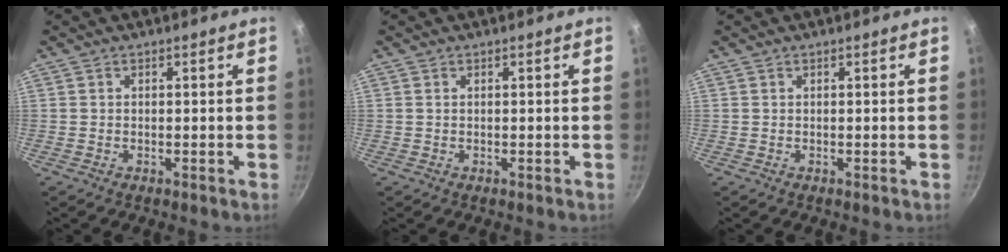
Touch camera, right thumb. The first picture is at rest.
{"total": 0.0}
{"total": 0.0}